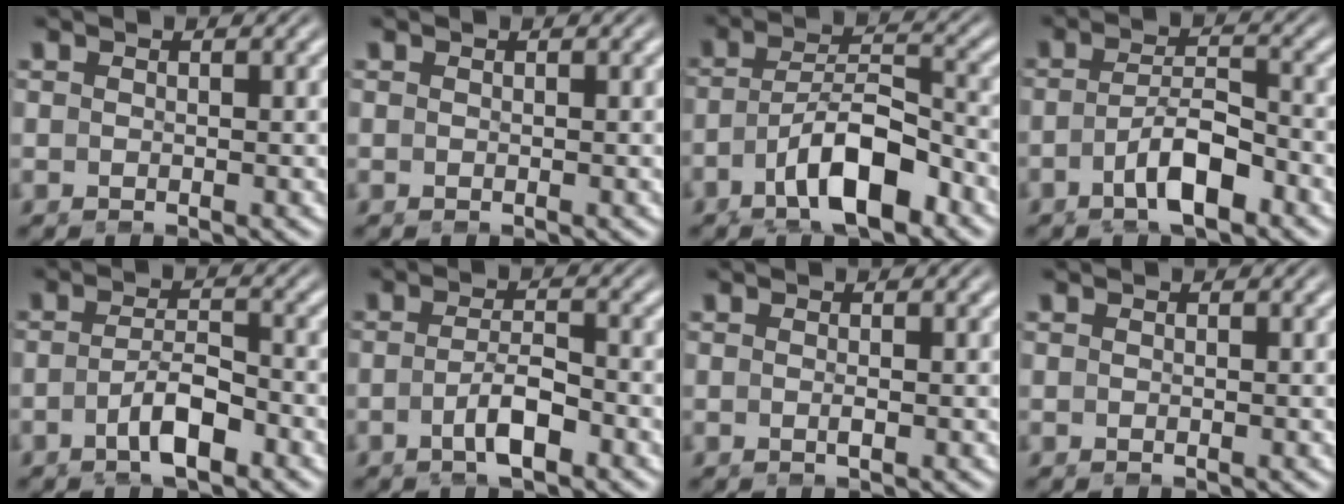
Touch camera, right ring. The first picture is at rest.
{"total": 0.0}
{"total": 7.3, "force": [-2.4, 3.9, 5.6], "torque": [-0.093, -0.023, -0.026]}
{"total": 4.3, "force": [-1.9, 1.6, 3.4], "torque": [-0.053, -0.016, -0.021]}
{"total": 3.0, "force": [-1.4, 0.5, 2.6], "torque": [-0.037, -0.011, -0.015]}
{"total": 2.6, "force": [-1.2, 0.0, 2.3], "torque": [-0.034, -0.010, -0.010]}
{"total": 0.6, "force": [0.1, -0.1, 0.6], "torque": [-0.013, 0.000, 0.004]}
{"total": 0.0}